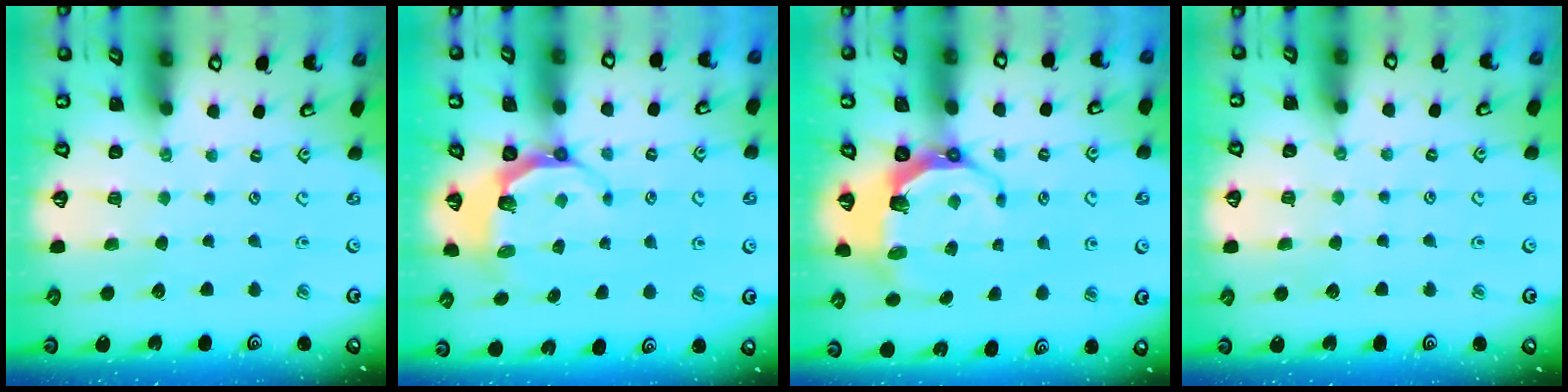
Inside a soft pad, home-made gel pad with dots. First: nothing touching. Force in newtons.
{"total": 5.6, "press": 4.5, "slide": 3.3}
{"total": 6.7, "press": 5.0, "slide": 4.4}
{"total": 2.8, "press": 2.7, "slide": 0.5}